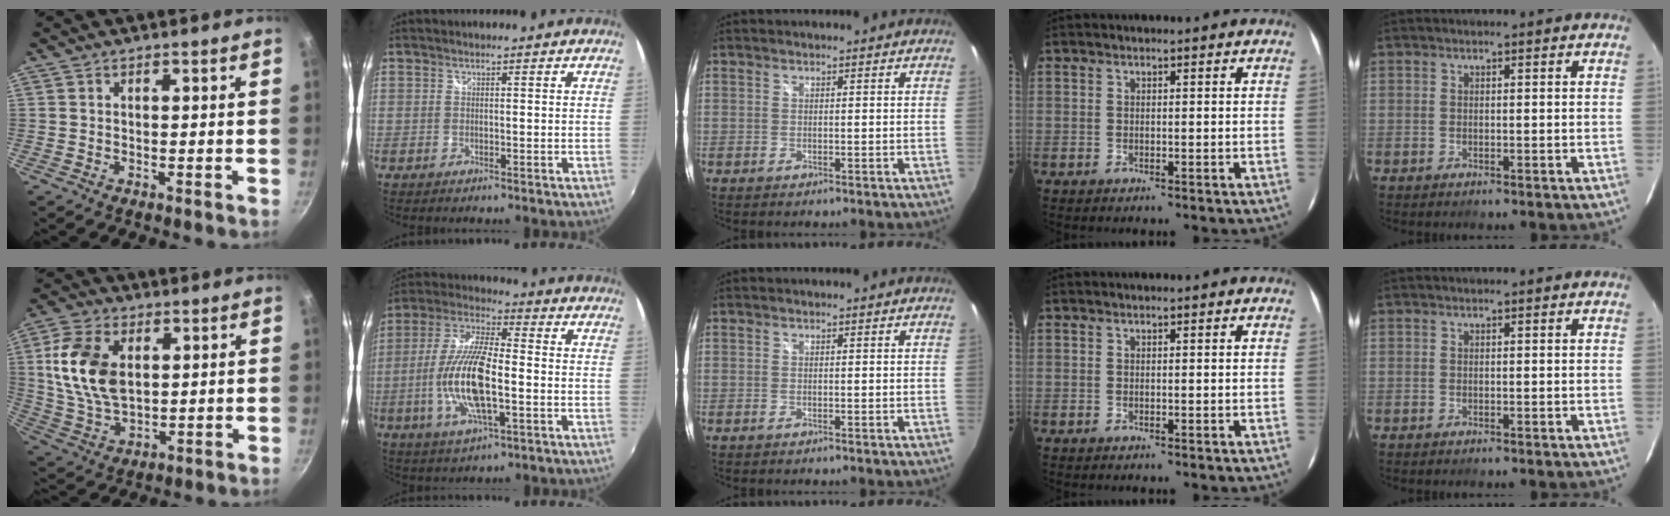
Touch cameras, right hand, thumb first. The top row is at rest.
{"thumb": {"total": 14.0, "force": [3.0, 8.7, 10.5], "torque": [-0.193, -0.012, 0.063]}, "index": {"total": 15.4, "force": [-3.2, 4.8, 14.3], "torque": [-0.290, -0.006, -0.062]}}